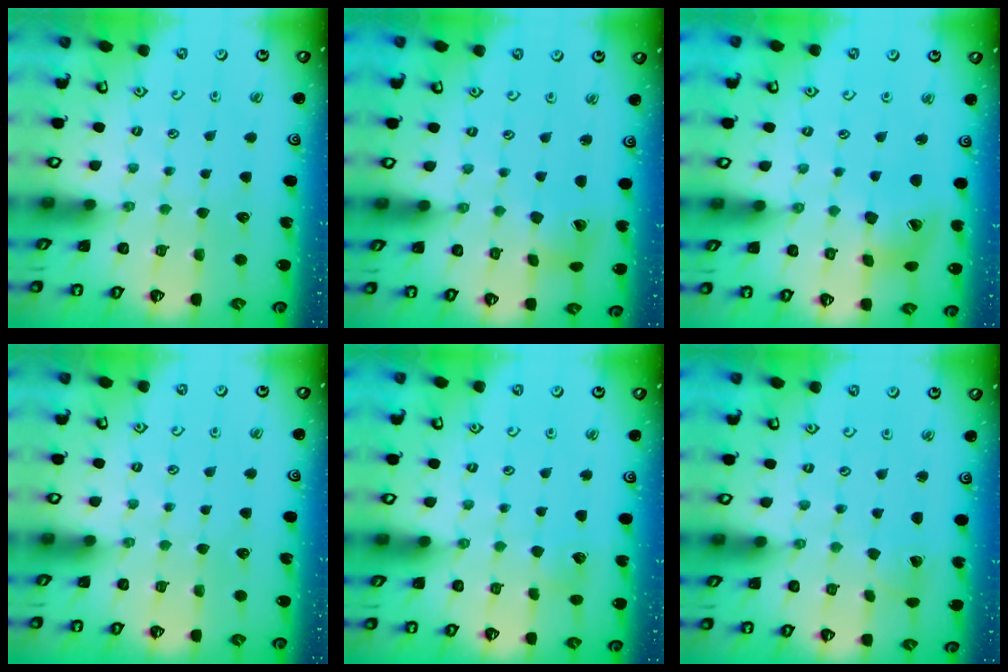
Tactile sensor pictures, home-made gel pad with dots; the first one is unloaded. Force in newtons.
{"total": 5.8, "press": 5.7, "slide": 0.7}
{"total": 14.2, "press": 14.1, "slide": 1.8}
{"total": 0.0}
{"total": 2.9, "press": 2.9, "slide": 0.2}
{"total": 2.8, "press": 2.8, "slide": 0.1}